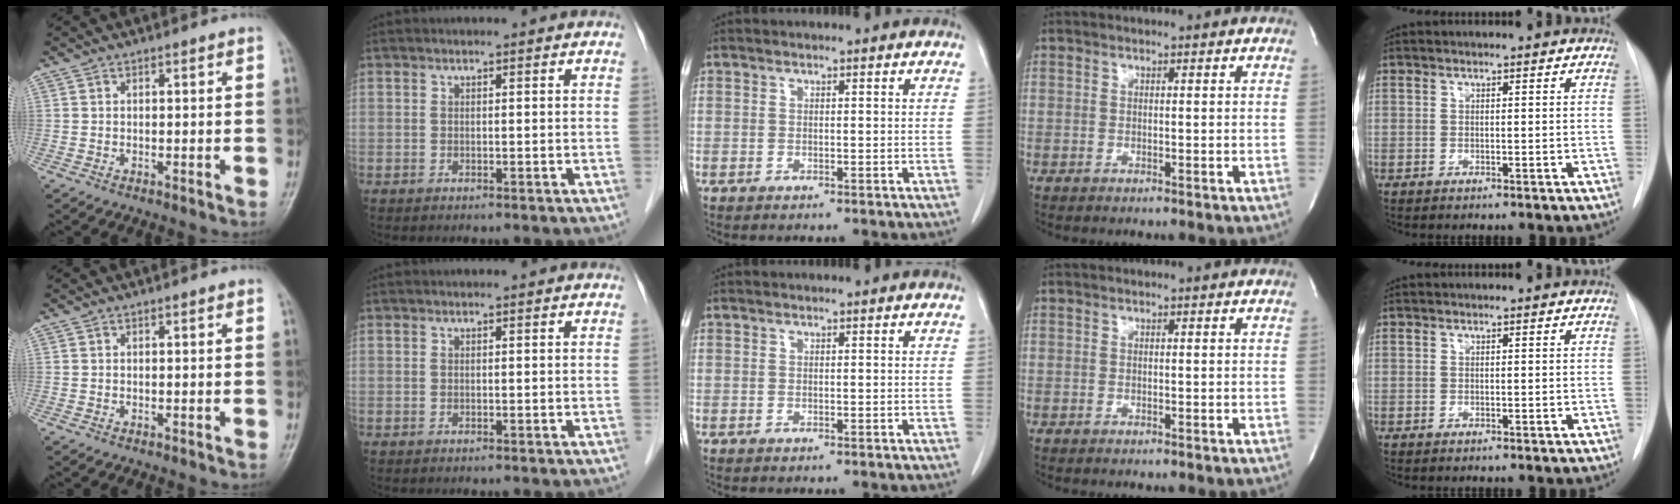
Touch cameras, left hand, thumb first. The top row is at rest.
{}